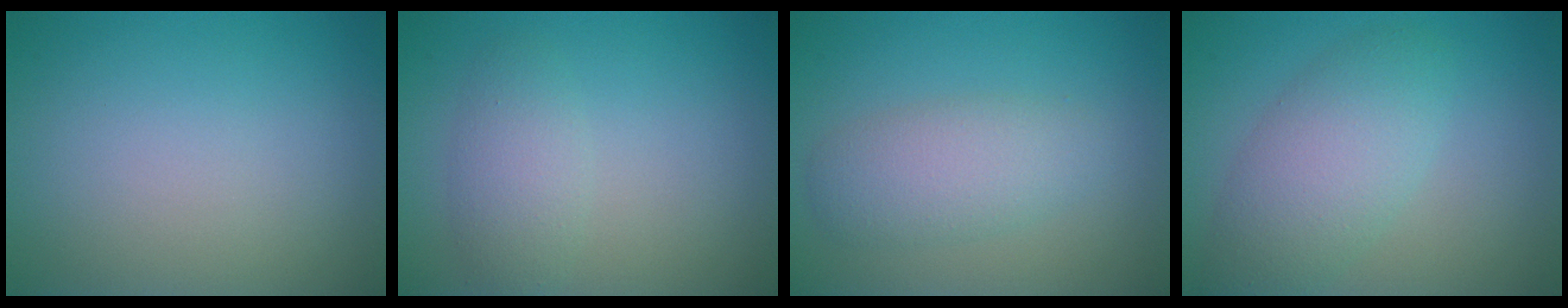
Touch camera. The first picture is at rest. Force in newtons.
{"total": 2.5, "press": 2.5, "slide": 0.2}
{"total": 2.2, "press": 2.2, "slide": 0.2}
{"total": 5.1, "press": 5.1, "slide": 0.1}